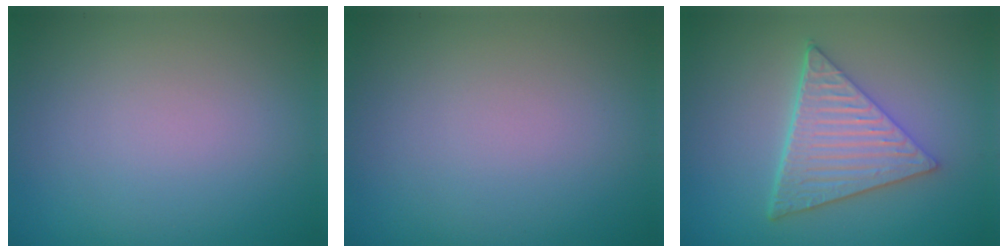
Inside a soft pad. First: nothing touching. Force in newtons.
{"total": 0.0}
{"total": 5.9, "press": 4.3, "slide": 4.1}